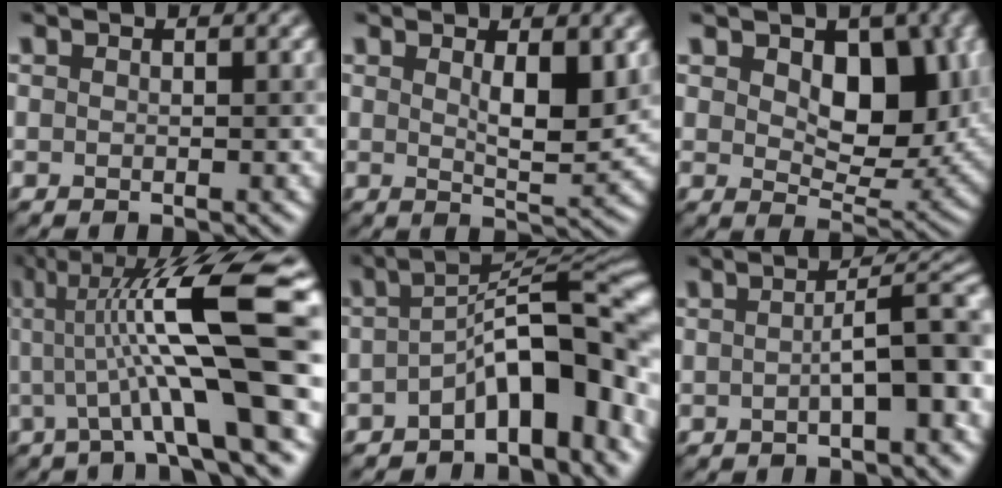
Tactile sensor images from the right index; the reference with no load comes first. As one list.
[{"total": 3.3, "force": [1.3, 0.8, 2.9], "torque": [-0.048, -0.003, 0.027]}, {"total": 7.6, "force": [1.8, 4.7, 5.6], "torque": [-0.080, -0.009, 0.033]}, {"total": 11.9, "force": [1.2, 2.2, 11.6], "torque": [-0.177, 0.026, 0.022]}, {"total": 9.2, "force": [-3.2, 3.2, 8.0], "torque": [-0.098, 0.021, -0.061]}, {"total": 5.4, "force": [-0.7, 1.4, 5.2], "torque": [-0.068, 0.018, -0.009]}]